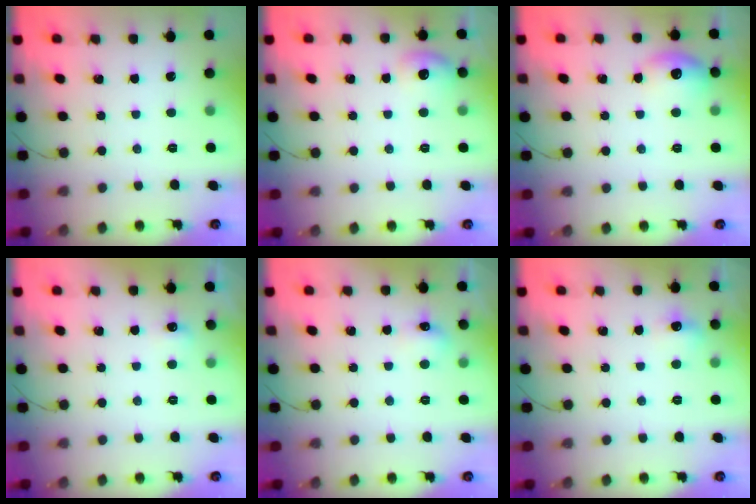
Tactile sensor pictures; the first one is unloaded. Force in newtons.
{"total": 7.1, "press": 6.9, "slide": 1.5}
{"total": 8.5, "press": 8.4, "slide": 1.7}
{"total": 8.9, "press": 3.0, "slide": 8.4}
{"total": 6.1, "press": 5.8, "slide": 1.9}
{"total": 6.2, "press": 5.9, "slide": 1.8}